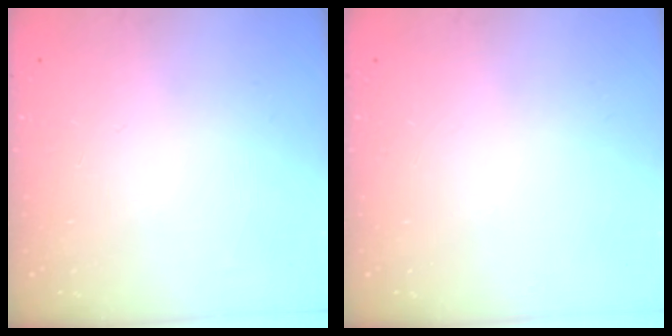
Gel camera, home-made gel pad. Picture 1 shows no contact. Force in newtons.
{"total": 0.0}